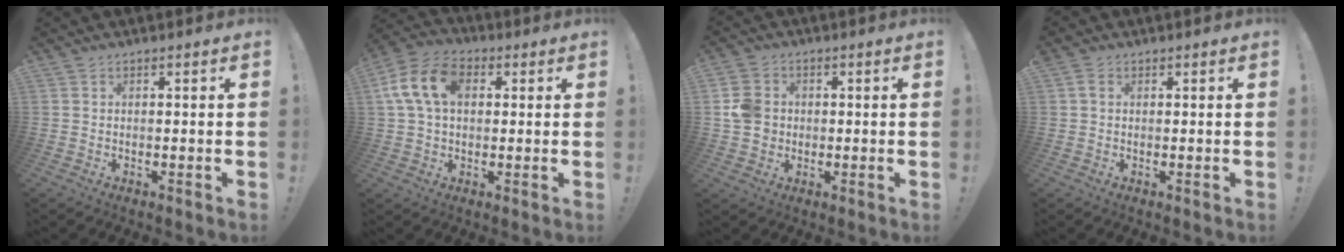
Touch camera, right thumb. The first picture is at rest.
{"total": 14.1, "force": [3.5, 9.6, 9.8], "torque": [-0.188, 0.009, 0.067]}
{"total": 7.6, "force": [0.3, 6.8, 3.3], "torque": [-0.061, 0.008, 0.009]}
{"total": 2.0, "force": [0.7, 1.4, 1.2], "torque": [-0.019, 0.003, 0.013]}